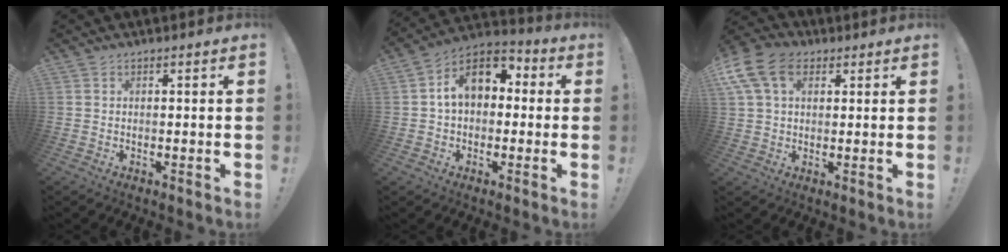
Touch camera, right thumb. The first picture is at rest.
{"total": 12.1, "force": [2.9, 8.1, 8.5], "torque": [-0.135, 0.011, 0.059]}
{"total": 12.4, "force": [4.8, 8.2, 7.9], "torque": [-0.158, -0.004, 0.097]}